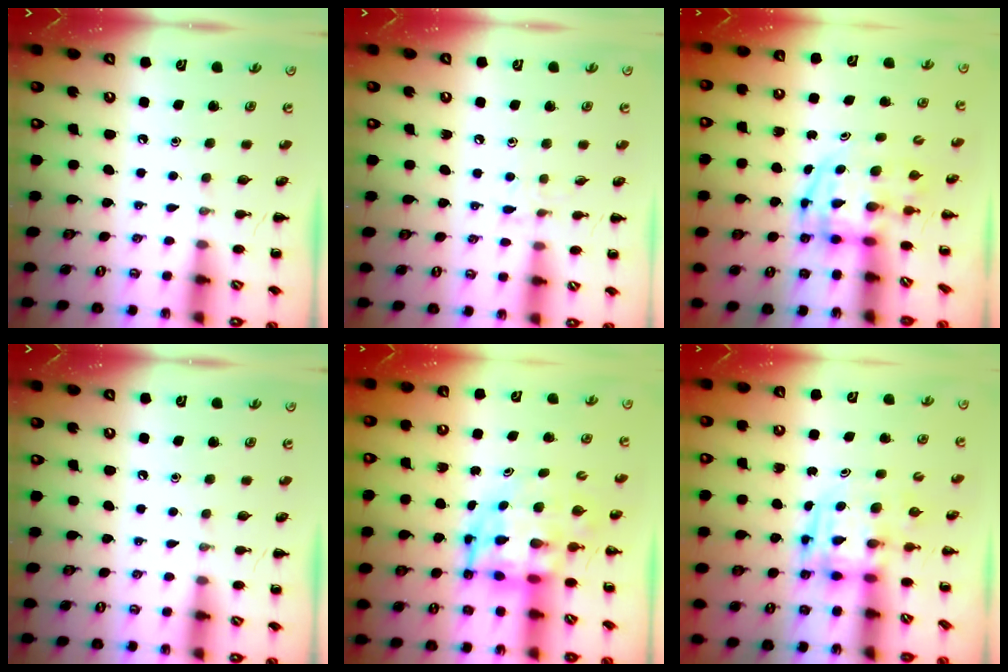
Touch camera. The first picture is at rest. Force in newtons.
{"total": 5.4, "press": 5.1, "slide": 1.9}
{"total": 3.8, "press": 3.8, "slide": 0.6}
{"total": 0.0}
{"total": 6.5, "press": 6.2, "slide": 2.1}
{"total": 3.8, "press": 3.8, "slide": 0.7}